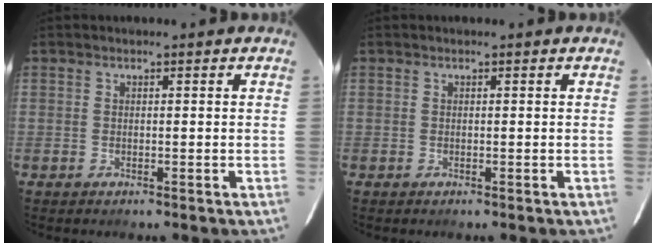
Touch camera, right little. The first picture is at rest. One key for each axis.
{"total": 0.0}